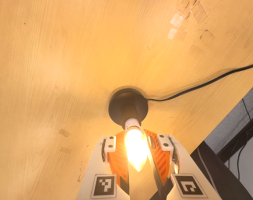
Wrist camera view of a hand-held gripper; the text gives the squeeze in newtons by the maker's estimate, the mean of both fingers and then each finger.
{"total": 13.7, "left": 12.2, "right": 15.3}